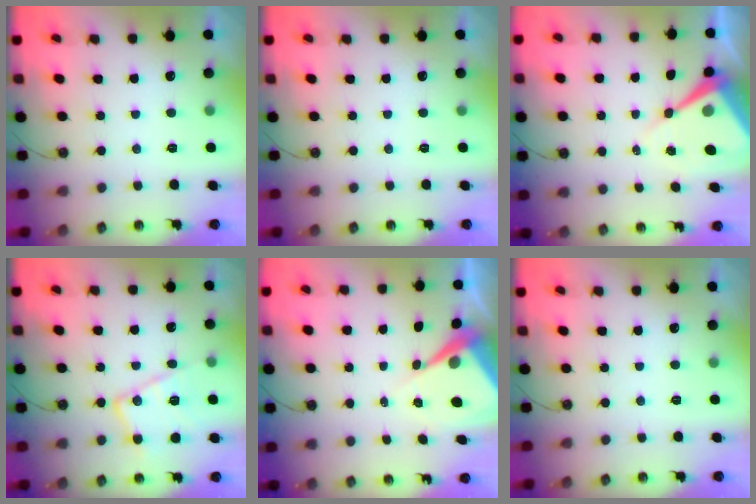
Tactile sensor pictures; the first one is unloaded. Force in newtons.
{"total": 0.0}
{"total": 10.1, "press": 10.1, "slide": 0.8}
{"total": 15.4, "press": 15.3, "slide": 0.9}
{"total": 8.2, "press": 8.2, "slide": 0.8}
{"total": 0.0}